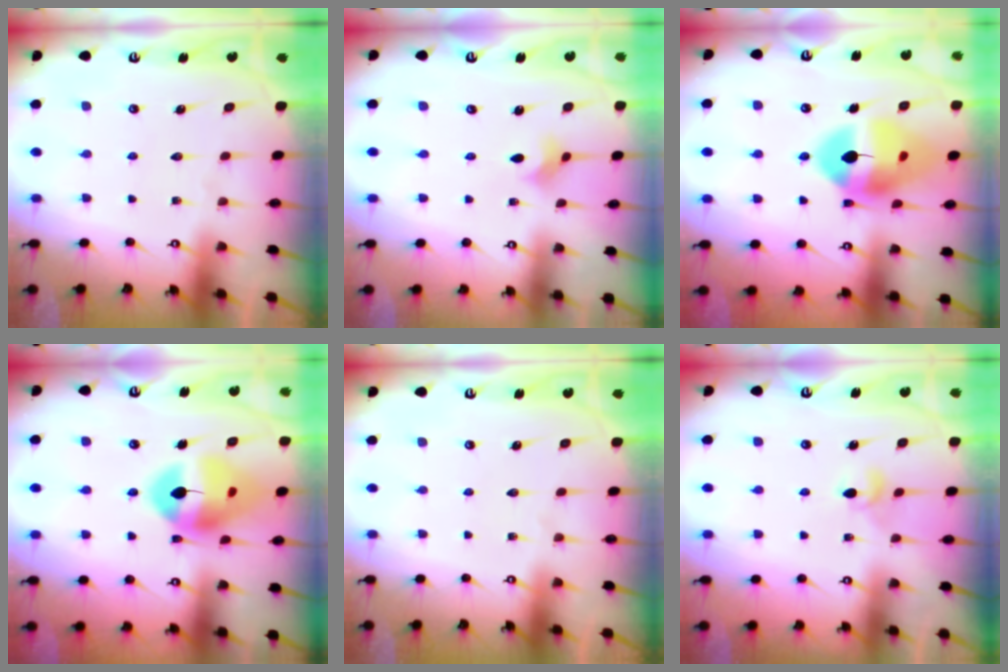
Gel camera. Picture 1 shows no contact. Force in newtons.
{"total": 2.7, "press": 2.6, "slide": 0.7}
{"total": 17.0, "press": 16.9, "slide": 1.8}
{"total": 16.2, "press": 16.1, "slide": 2.0}
{"total": 0.0}
{"total": 4.0, "press": 3.9, "slide": 0.6}